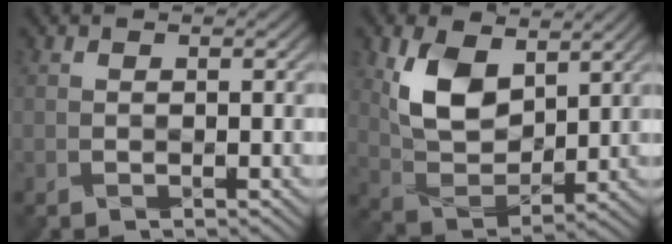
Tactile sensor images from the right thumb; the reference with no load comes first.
{"total": 8.4, "force": [4.0, 4.9, 5.5], "torque": [-0.120, -0.012, 0.082]}